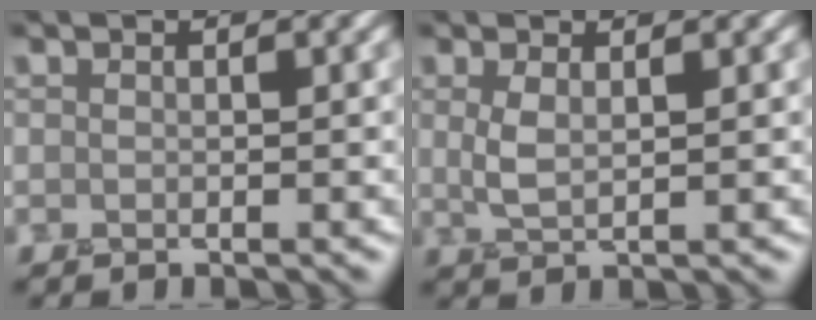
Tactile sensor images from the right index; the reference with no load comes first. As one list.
[{"total": 1.8, "force": [0.6, 0.5, 1.6], "torque": [-0.038, -0.004, 0.015]}]